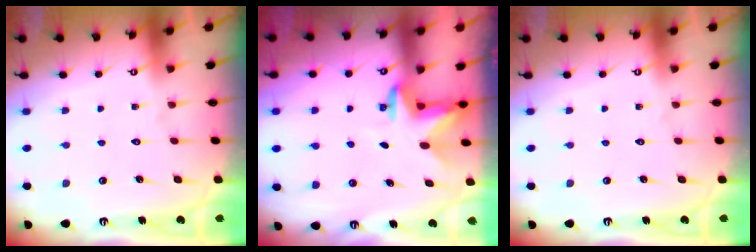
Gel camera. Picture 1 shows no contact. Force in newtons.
{"total": 3.1, "press": 3.0, "slide": 0.8}
{"total": 0.0}